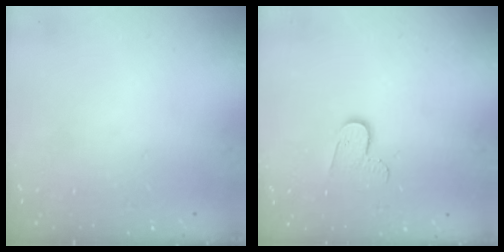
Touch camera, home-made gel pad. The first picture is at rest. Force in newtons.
{"total": 5.9, "press": 5.9, "slide": 0.6}